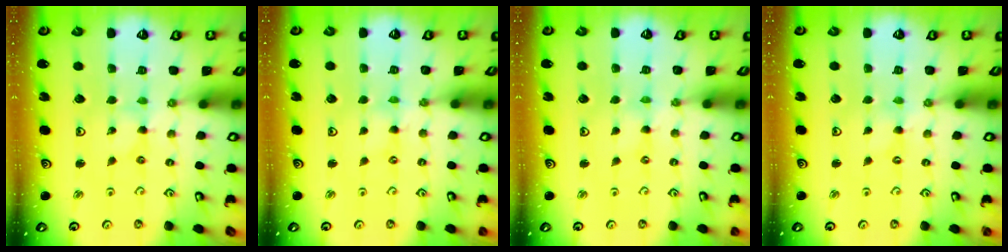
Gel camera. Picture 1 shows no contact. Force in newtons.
{"total": 0.0}
{"total": 0.0}
{"total": 0.0}